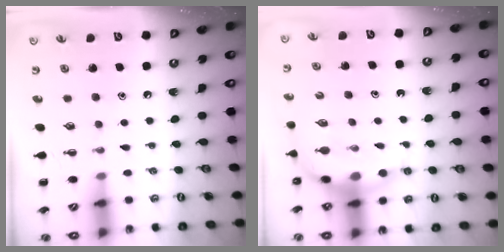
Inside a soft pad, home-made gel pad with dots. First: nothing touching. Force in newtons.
{"total": 7.7, "press": 7.5, "slide": 1.5}